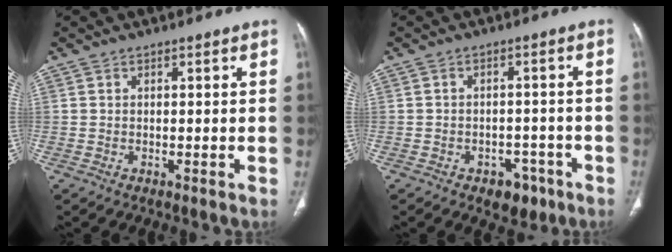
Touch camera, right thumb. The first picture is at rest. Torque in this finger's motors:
{"motor_torque": [0.60, 0.78, -0.11, 0.02, 0.02]}